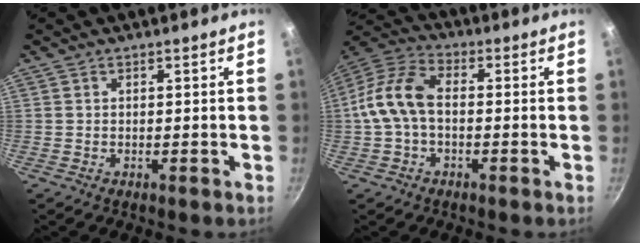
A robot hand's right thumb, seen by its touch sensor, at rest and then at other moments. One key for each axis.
{"total": 10.6, "fx": -0.8, "fy": 6.6, "fz": 8.3, "tx": -0.158, "ty": 0.039, "tz": -0.033}